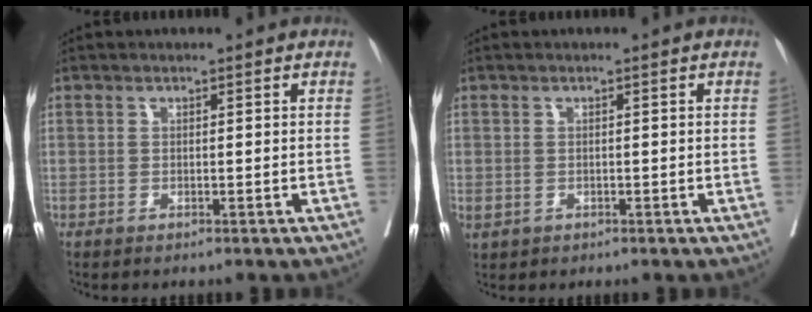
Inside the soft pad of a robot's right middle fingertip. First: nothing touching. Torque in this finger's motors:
{"motor_torque": [0.17, -0.12, 0.28, 0.21]}